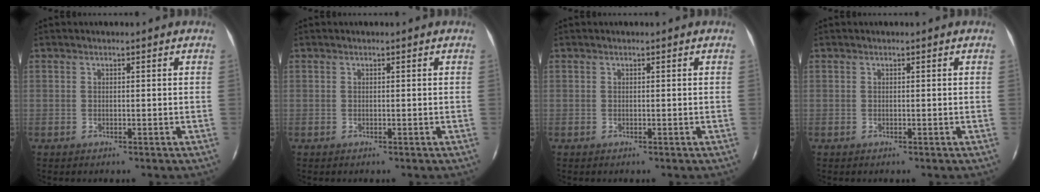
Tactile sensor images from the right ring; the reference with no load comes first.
{"total": 0.0}
{"total": 0.0}
{"total": 0.0}